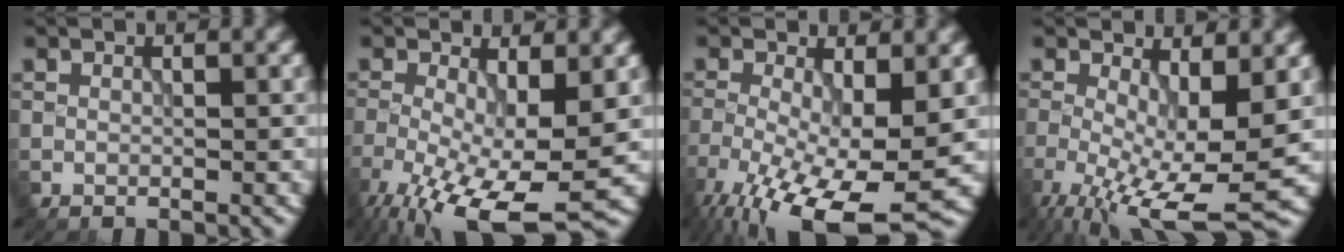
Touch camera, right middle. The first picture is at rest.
{"total": 11.9, "force": [-4.6, 4.2, 10.2], "torque": [-0.201, -0.033, -0.073]}
{"total": 13.3, "force": [-5.5, 4.8, 11.1], "torque": [-0.219, -0.032, -0.085]}
{"total": 9.9, "force": [-2.9, 3.1, 8.9], "torque": [-0.168, -0.021, -0.044]}